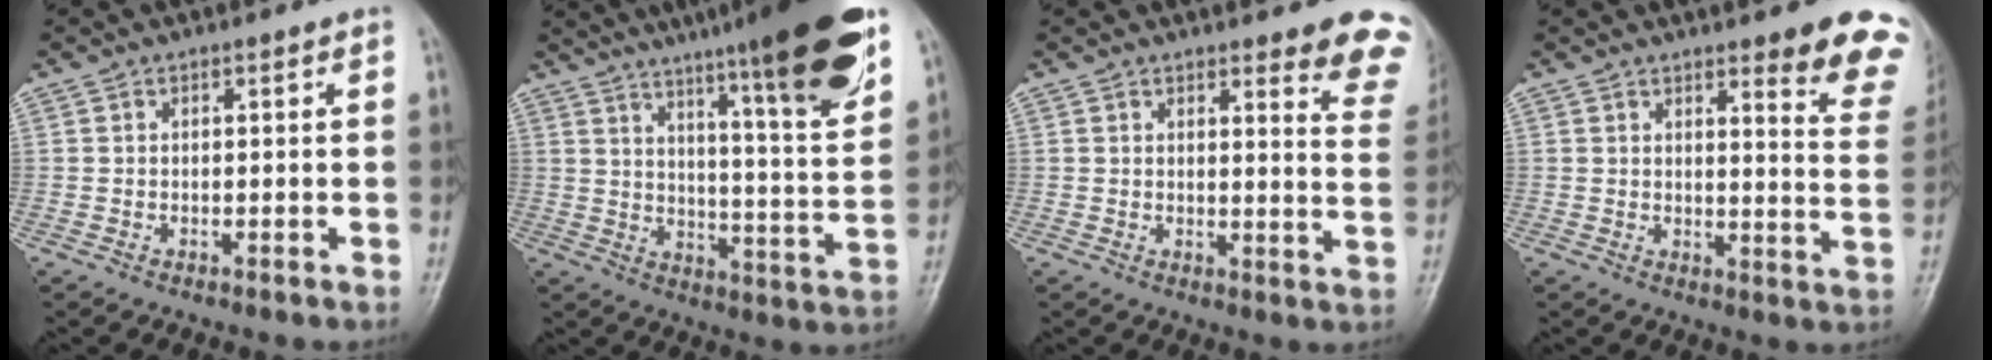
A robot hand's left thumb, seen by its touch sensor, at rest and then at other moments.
{"total": 22.6, "force": [14.7, 2.4, 16.9], "torque": [-0.229, -0.056, 0.213]}
{"total": 9.7, "force": [8.0, 2.4, 4.9], "torque": [-0.018, -0.042, 0.064]}
{"total": 12.6, "force": [9.0, 2.8, 8.4], "torque": [-0.063, -0.053, 0.089]}